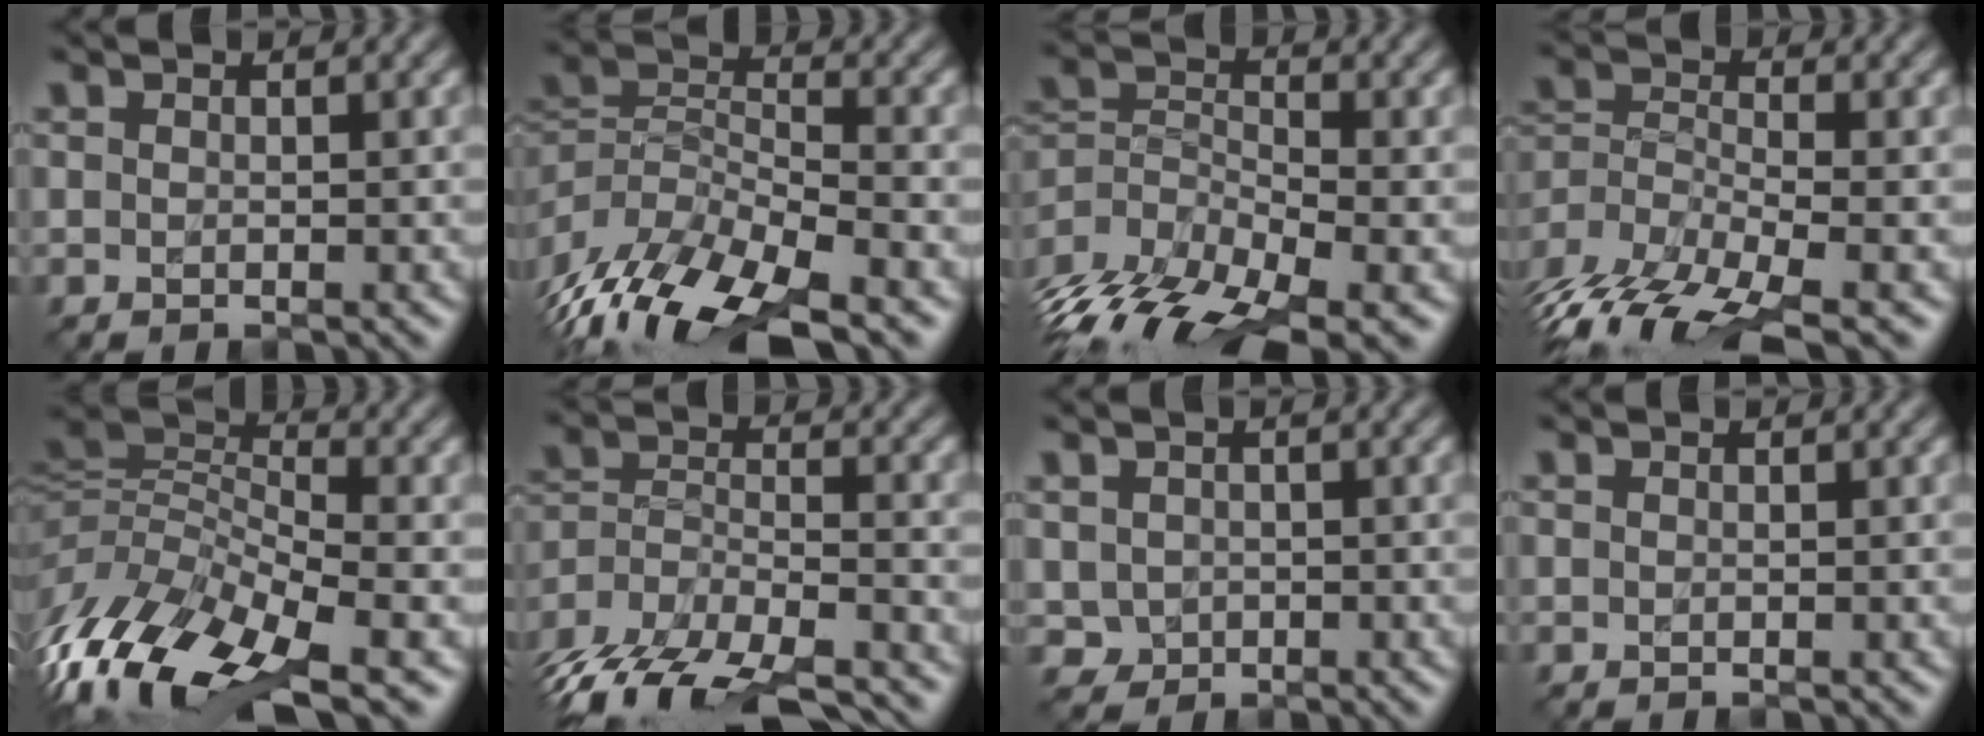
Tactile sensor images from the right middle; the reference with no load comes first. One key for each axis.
{"total": 11.4, "fx": -7.5, "fy": 4.1, "fz": 7.5, "tx": -0.150, "ty": -0.010, "tz": -0.135}
{"total": 10.4, "fx": -7.0, "fy": 4.3, "fz": 6.4, "tx": -0.134, "ty": -0.008, "tz": -0.132}
{"total": 10.7, "fx": -7.8, "fy": 3.8, "fz": 6.3, "tx": -0.129, "ty": -0.016, "tz": -0.138}
{"total": 12.5, "fx": -6.5, "fy": 4.8, "fz": 9.5, "tx": -0.197, "ty": 0.006, "tz": -0.128}
{"total": 14.8, "fx": -12.9, "fy": 5.6, "fz": 4.8, "tx": -0.106, "ty": -0.006, "tz": -0.187}
{"total": 1.4, "fx": -0.2, "fy": 1.4, "fz": 0.2, "tx": -0.008, "ty": -0.008, "tz": 0.004}
{"total": 0.0}